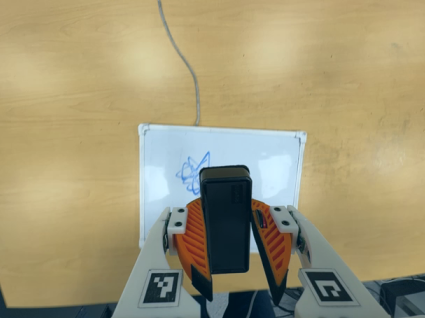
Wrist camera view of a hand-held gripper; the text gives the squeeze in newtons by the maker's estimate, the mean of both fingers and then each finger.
{"total": 7.5, "left": 8.1, "right": 6.9}